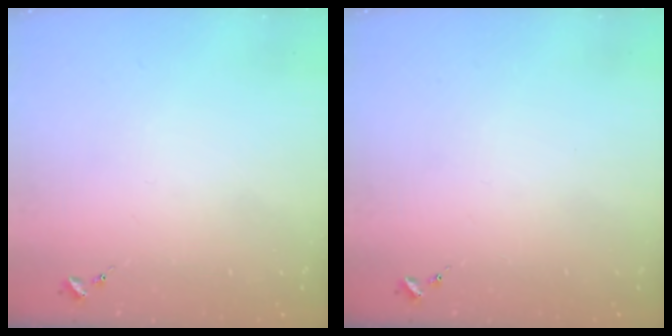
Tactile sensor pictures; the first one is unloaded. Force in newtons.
{"total": 0.0}